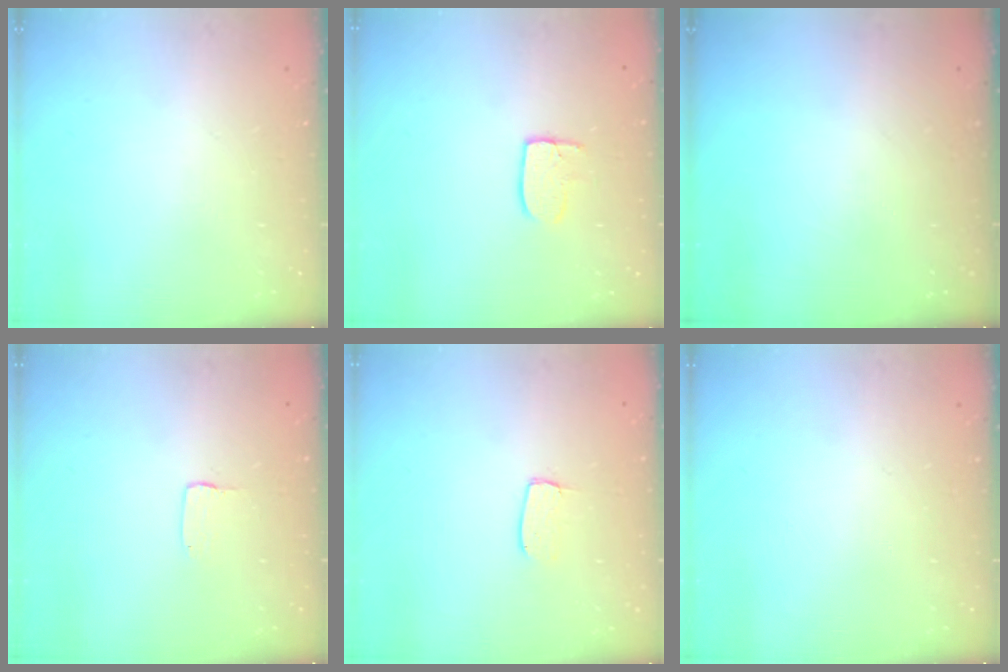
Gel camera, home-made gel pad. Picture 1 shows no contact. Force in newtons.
{"total": 5.9, "press": 5.9, "slide": 0.4}
{"total": 0.0}
{"total": 1.0, "press": 1.0, "slide": 0.1}
{"total": 3.7, "press": 3.7, "slide": 0.3}
{"total": 0.0}